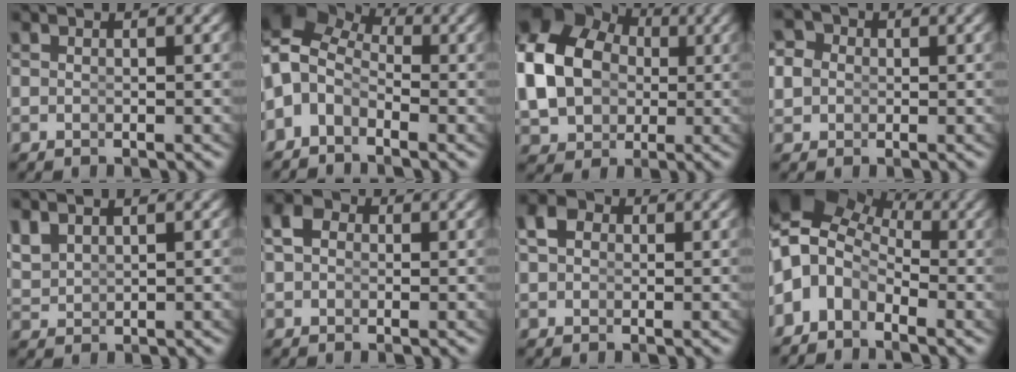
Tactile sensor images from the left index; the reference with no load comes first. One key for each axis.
{"total": 7.9, "fx": 1.3, "fy": 6.8, "fz": 3.7, "tx": -0.098, "ty": -0.014, "tz": 0.015}
{"total": 10.1, "fx": 1.2, "fy": 7.9, "fz": 6.2, "tx": -0.142, "ty": -0.022, "tz": 0.038}
{"total": 5.2, "fx": 0.8, "fy": 4.7, "fz": 2.2, "tx": -0.051, "ty": -0.004, "tz": 0.005}
{"total": 1.9, "fx": 1.2, "fy": 1.2, "fz": 0.9, "tx": -0.030, "ty": -0.010, "tz": 0.039}
{"total": 2.9, "fx": 0.8, "fy": 2.4, "fz": 1.6, "tx": -0.026, "ty": 0.002, "tz": 0.007}
{"total": 2.4, "fx": 0.8, "fy": 1.9, "fz": 1.3, "tx": -0.026, "ty": -0.004, "tz": 0.013}
{"total": 11.9, "fx": 1.1, "fy": 9.8, "fz": 6.7, "tx": -0.139, "ty": -0.017, "tz": 0.009}